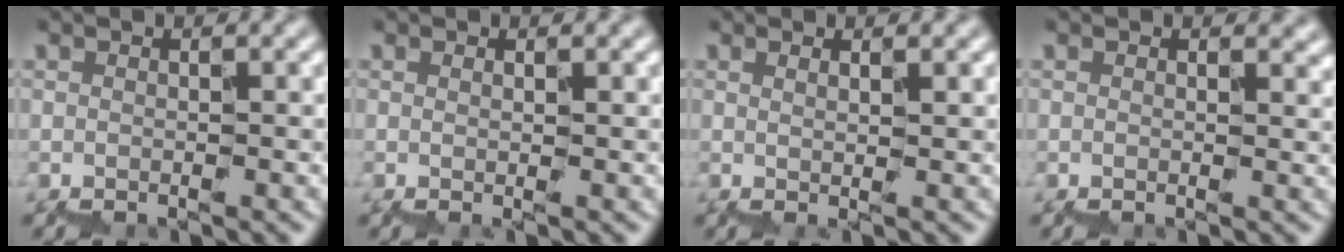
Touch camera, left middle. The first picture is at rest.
{"total": 0.6, "force": [0.4, 0.1, 0.5], "torque": [-0.007, 0.003, 0.006]}
{"total": 0.9, "force": [0.7, 0.2, 0.6], "torque": [-0.013, 0.003, 0.009]}
{"total": 2.0, "force": [1.0, 1.1, 1.3], "torque": [0.004, 0.013, 0.007]}